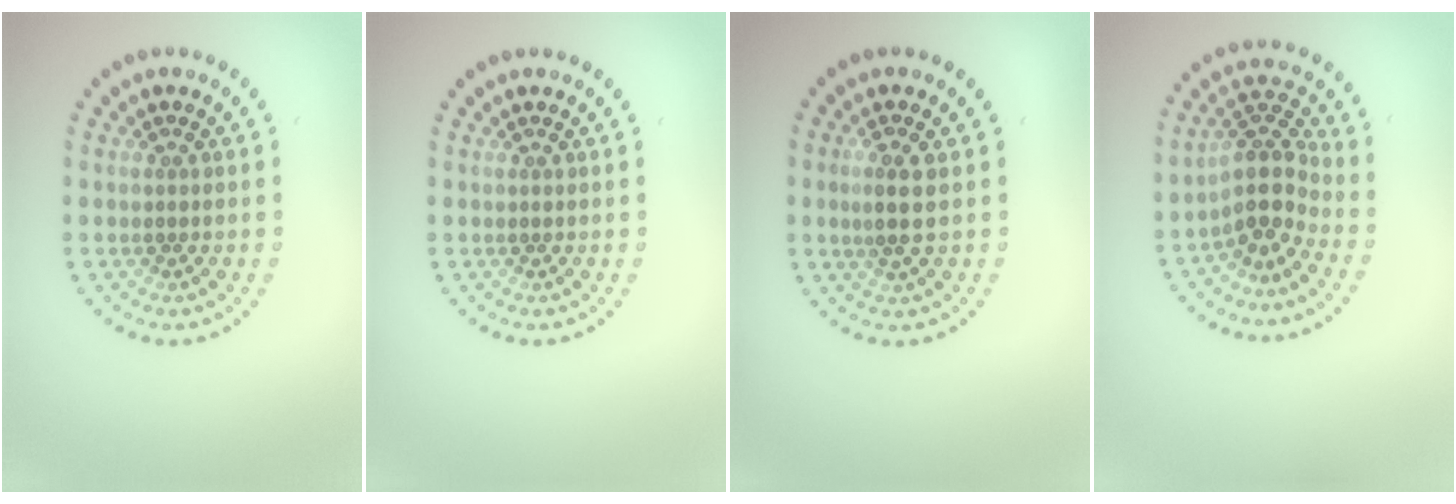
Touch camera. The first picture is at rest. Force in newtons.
{"total": 0.0}
{"total": 2.4, "press": 2.2, "slide": 1.0}
{"total": 3.9, "press": 2.9, "slide": 2.6}